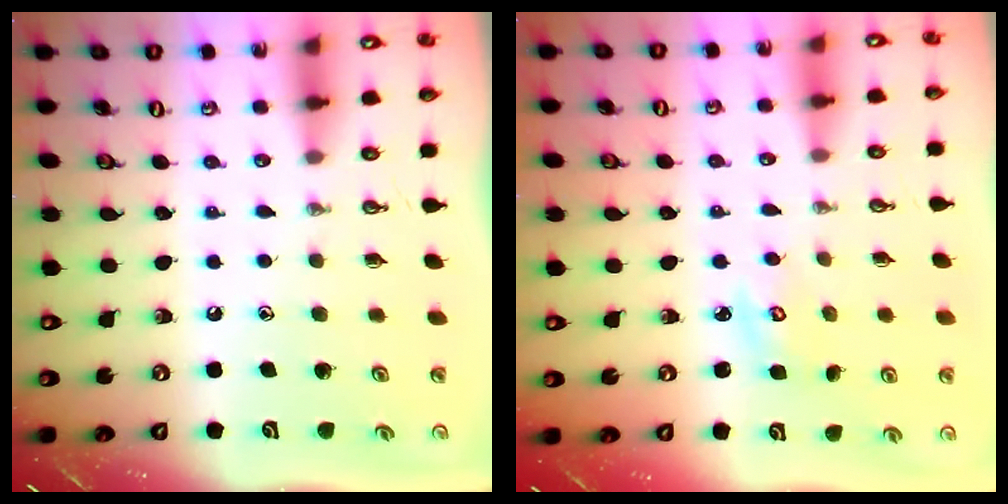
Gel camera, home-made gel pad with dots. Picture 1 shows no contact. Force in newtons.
{"total": 3.2, "press": 3.2, "slide": 0.3}